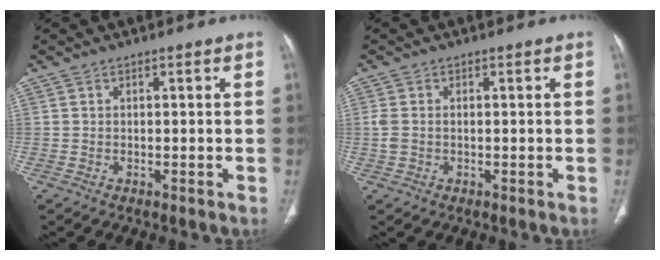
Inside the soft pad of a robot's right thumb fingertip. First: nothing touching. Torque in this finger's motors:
{"motor_torque": [0.20, -0.32, 0.49, 0.13, 0.11]}